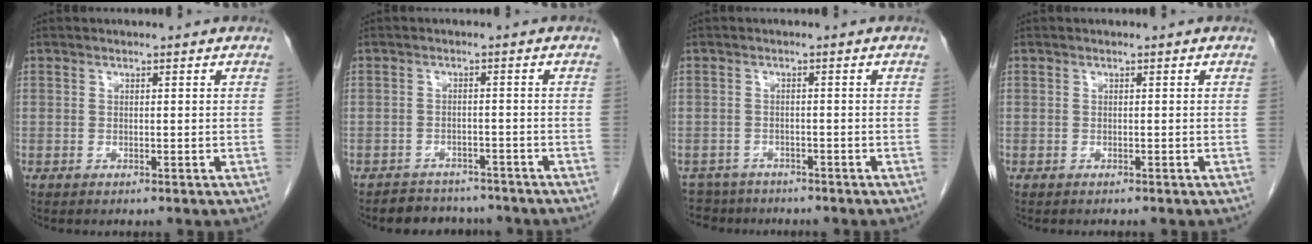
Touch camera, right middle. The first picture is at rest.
{"total": 5.9, "force": [-5.3, 2.5, 0.3], "torque": [0.003, 0.008, -0.069]}
{"total": 4.9, "force": [-4.3, 2.3, -0.5], "torque": [0.012, 0.001, -0.071]}
{"total": 0.0}